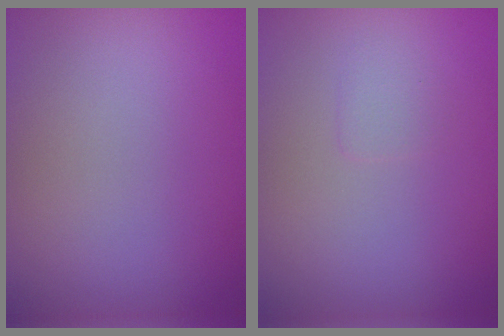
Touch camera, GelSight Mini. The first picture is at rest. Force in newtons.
{"total": 0.8, "press": 0.8, "slide": 0.0}